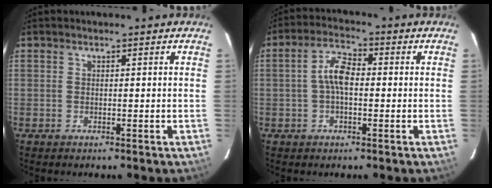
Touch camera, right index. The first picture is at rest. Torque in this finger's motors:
{"motor_torque": [0.75, 0.08, 0.35, 0.11]}